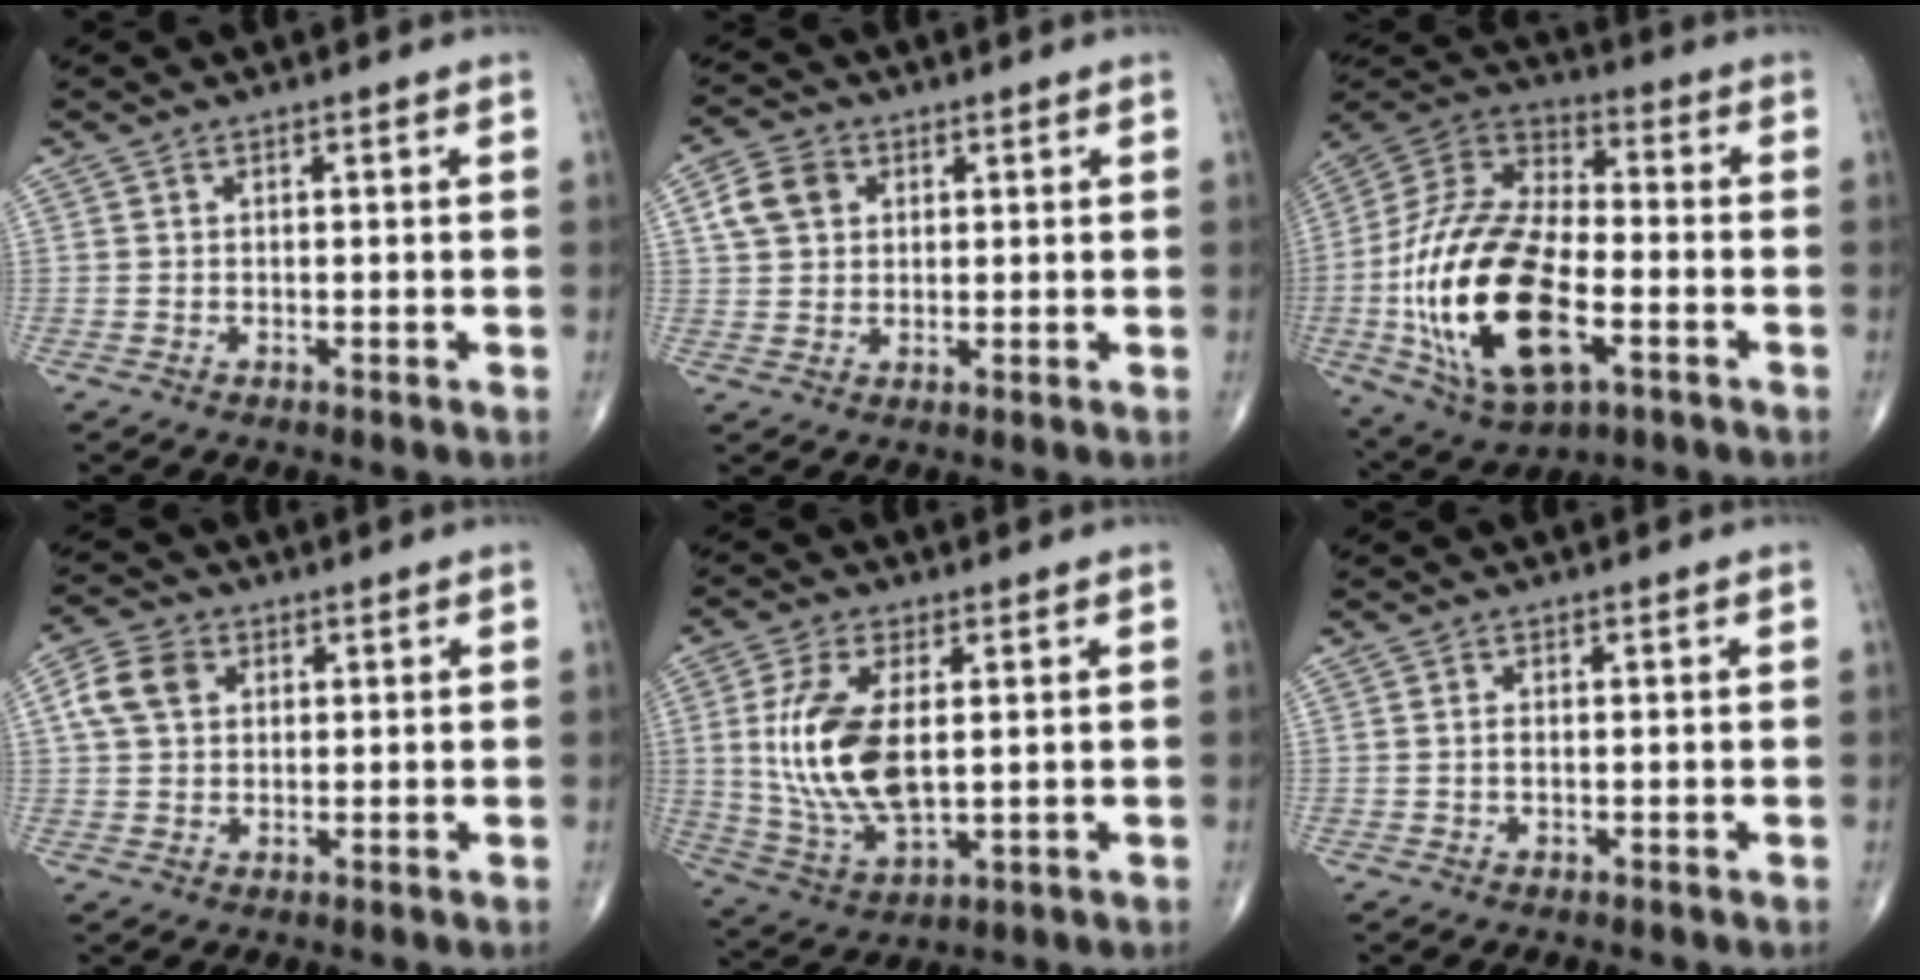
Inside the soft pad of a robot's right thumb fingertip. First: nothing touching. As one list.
[{"total": 6.5, "force": [2.1, 5.0, 3.6], "torque": [-0.055, 0.005, 0.037]}, {"total": 26.6, "force": [-6.4, 13.5, 22.0], "torque": [-0.446, 0.014, -0.106]}, {"total": 7.0, "force": [2.0, 5.2, 4.2], "torque": [-0.077, 0.009, 0.034]}, {"total": 14.6, "force": [1.6, 7.2, 12.6], "torque": [-0.263, -0.013, 0.043]}, {"total": 0.8, "force": [0.0, 0.4, 0.7], "torque": [-0.015, 0.000, -0.001]}]